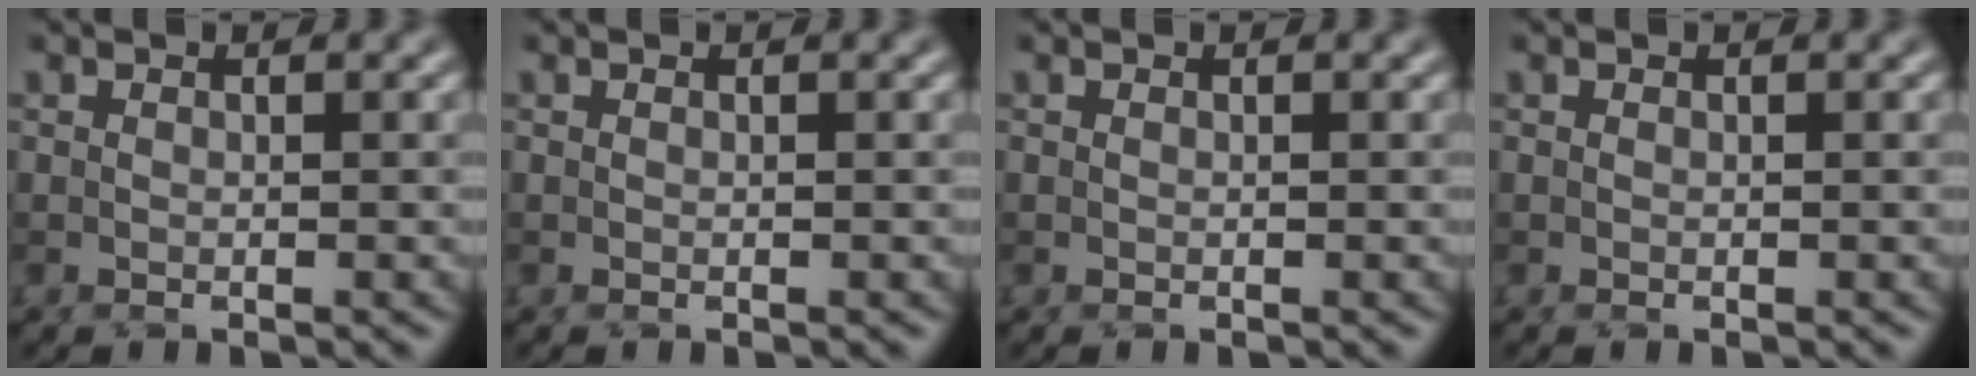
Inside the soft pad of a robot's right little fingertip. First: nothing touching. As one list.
[{"total": 0.0}, {"total": 0.0}, {"total": 0.0}]